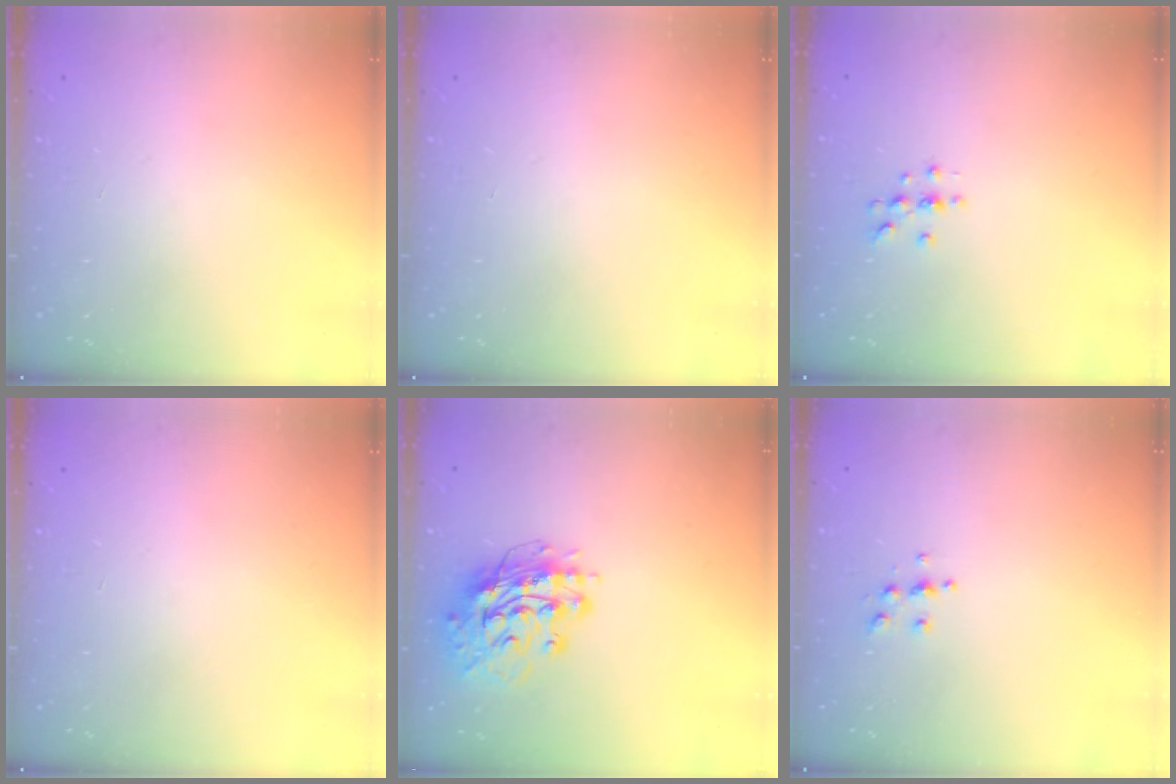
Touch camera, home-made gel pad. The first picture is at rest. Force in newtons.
{"total": 0.0}
{"total": 4.2, "press": 4.2, "slide": 0.5}
{"total": 0.0}
{"total": 15.2, "press": 15.1, "slide": 1.6}
{"total": 5.4, "press": 5.4, "slide": 0.5}